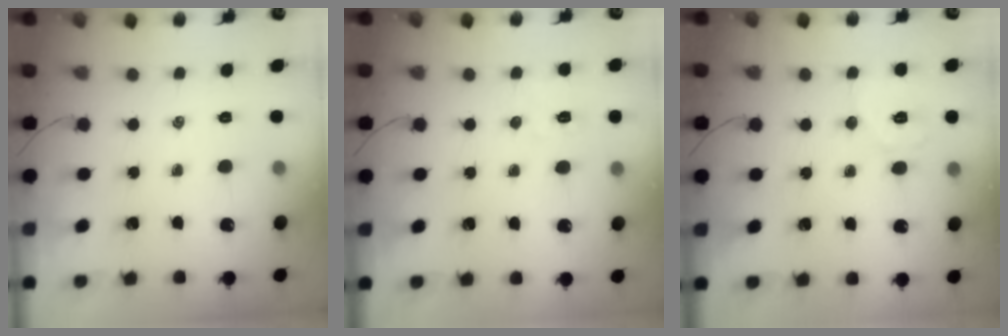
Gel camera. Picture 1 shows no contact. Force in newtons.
{"total": 3.8, "press": 3.6, "slide": 1.1}
{"total": 7.3, "press": 7.2, "slide": 1.0}